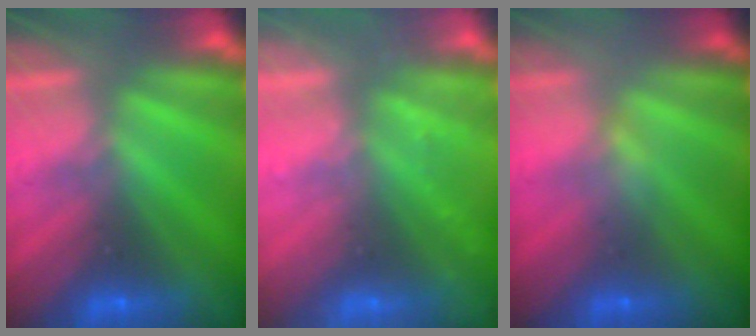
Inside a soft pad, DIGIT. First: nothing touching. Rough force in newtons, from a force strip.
{"total": 2.2}
{"total": 2.4}